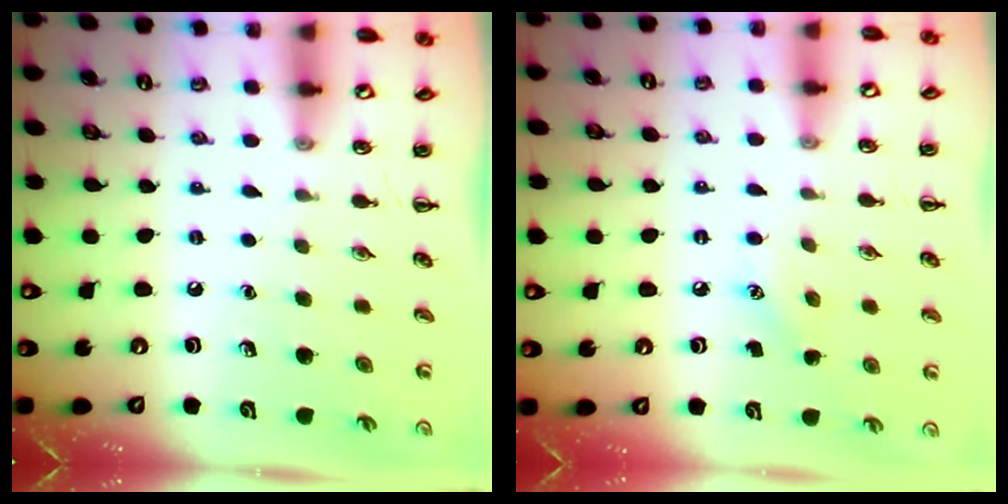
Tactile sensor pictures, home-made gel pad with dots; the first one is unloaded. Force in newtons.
{"total": 5.9, "press": 5.7, "slide": 1.5}